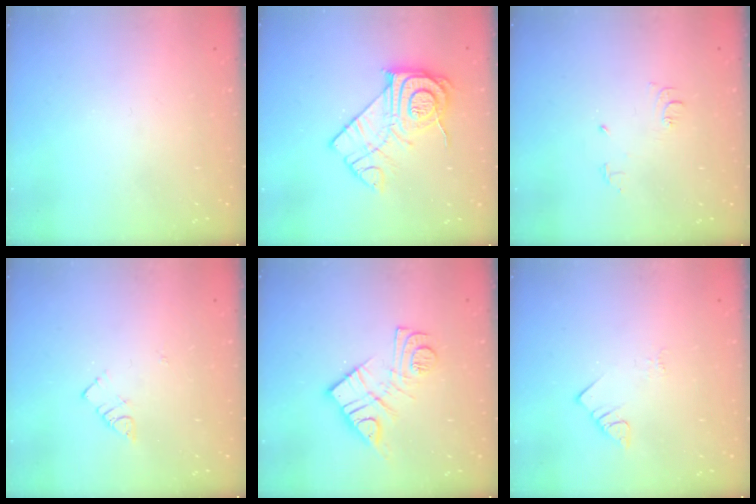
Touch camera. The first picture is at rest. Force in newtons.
{"total": 15.3, "press": 15.3, "slide": 1.0}
{"total": 6.4, "press": 6.4, "slide": 0.6}
{"total": 2.9, "press": 2.9, "slide": 0.4}
{"total": 14.5, "press": 14.4, "slide": 1.0}
{"total": 2.7, "press": 2.7, "slide": 0.3}